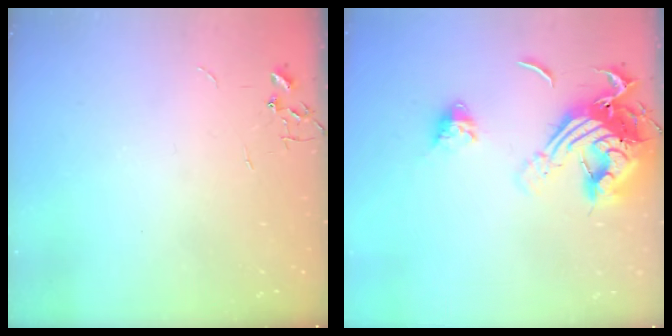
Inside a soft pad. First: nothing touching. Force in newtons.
{"total": 19.1, "press": 19.0, "slide": 1.8}